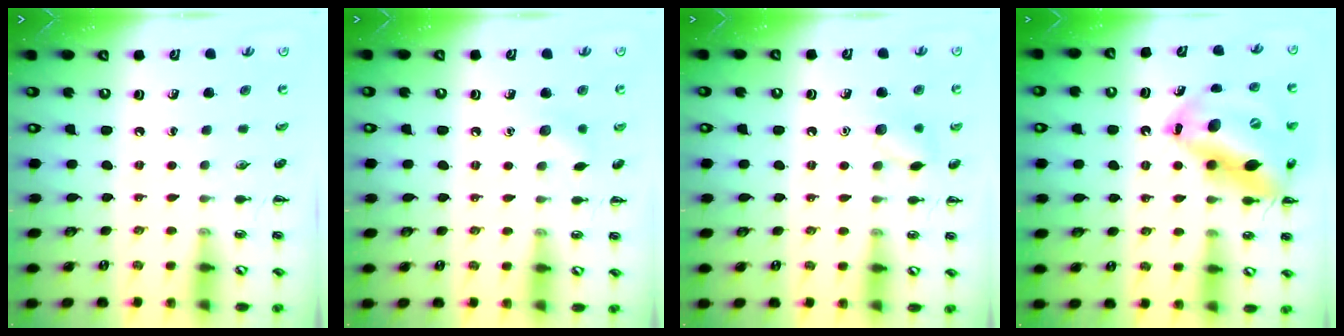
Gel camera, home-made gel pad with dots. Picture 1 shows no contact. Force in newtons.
{"total": 5.6, "press": 5.4, "slide": 1.4}
{"total": 7.6, "press": 7.6, "slide": 1.0}
{"total": 19.8, "press": 19.1, "slide": 5.5}